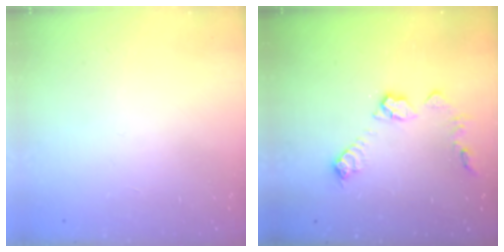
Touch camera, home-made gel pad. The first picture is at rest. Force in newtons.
{"total": 10.9, "press": 10.9, "slide": 0.5}